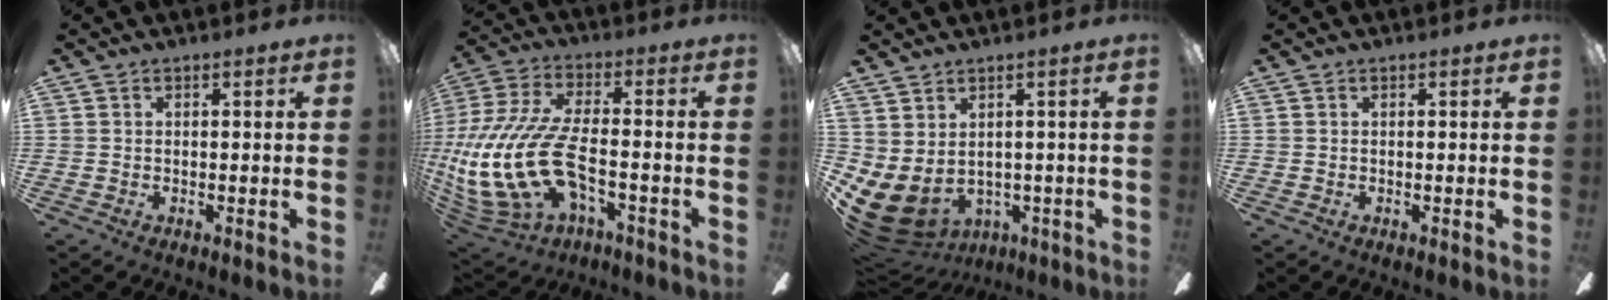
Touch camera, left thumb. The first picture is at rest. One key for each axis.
{"total": 19.0, "fx": -4.6, "fy": 9.8, "fz": 15.7, "tx": -0.362, "ty": 0.002, "tz": -0.081}
{"total": 5.3, "fx": -0.8, "fy": 4.0, "fz": 3.4, "tx": -0.102, "ty": -0.021, "tz": -0.010}
{"total": 0.0}